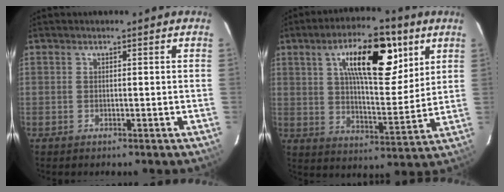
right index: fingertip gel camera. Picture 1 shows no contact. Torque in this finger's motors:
{"motor_torque": [1.45, 0.69, 0.88, 0.21]}